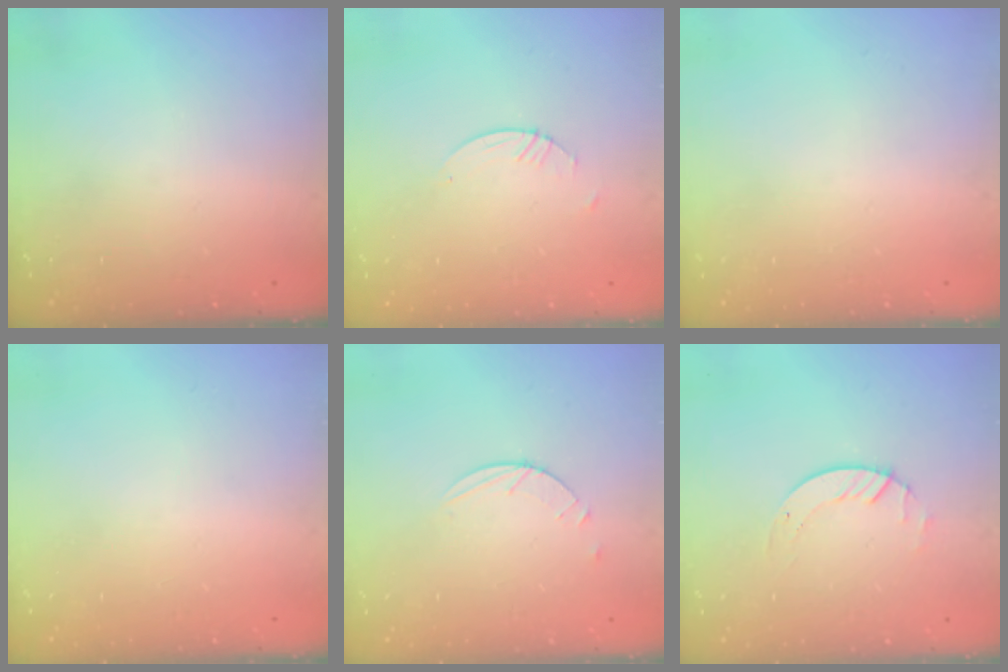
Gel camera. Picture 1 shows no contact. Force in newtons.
{"total": 0.8, "press": 0.8, "slide": 0.2}
{"total": 0.0}
{"total": 0.0}
{"total": 2.5, "press": 2.4, "slide": 0.3}
{"total": 2.7, "press": 2.7, "slide": 0.3}